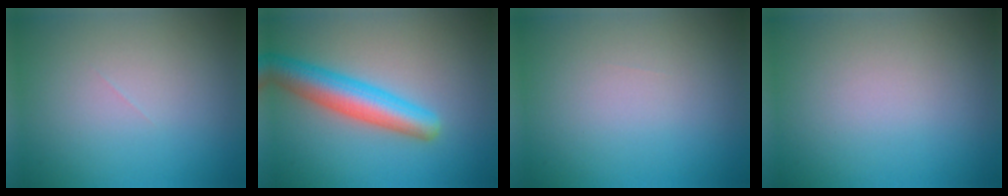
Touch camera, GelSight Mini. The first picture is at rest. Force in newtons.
{"total": 5.7, "press": 5.7, "slide": 0.3}
{"total": 0.0}
{"total": 0.0}